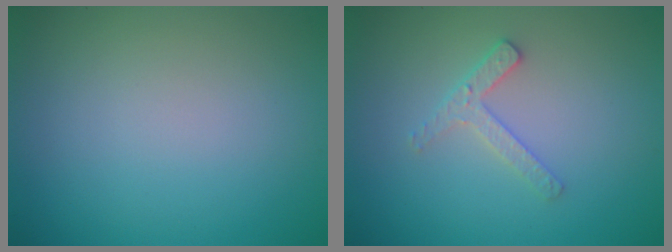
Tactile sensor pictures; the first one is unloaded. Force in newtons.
{"total": 1.9, "press": 1.8, "slide": 0.4}